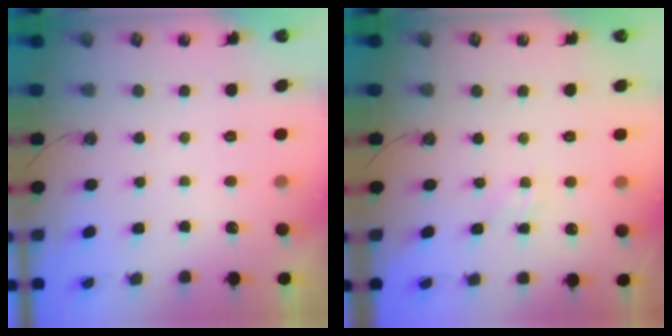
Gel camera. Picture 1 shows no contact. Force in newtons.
{"total": 1.3, "press": 1.3, "slide": 0.3}